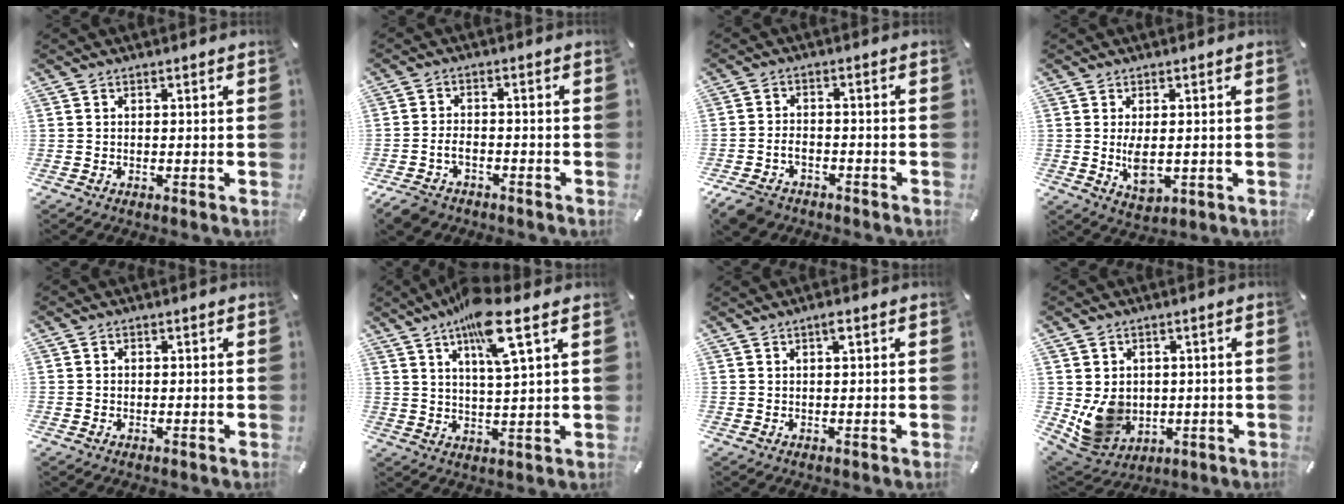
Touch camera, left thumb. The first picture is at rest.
{"total": 4.4, "force": [-2.6, 2.9, 2.1], "torque": [-0.047, 0.014, -0.052]}
{"total": 4.8, "force": [-3.0, 3.2, 1.9], "torque": [-0.050, 0.013, -0.059]}
{"total": 5.7, "force": [-0.2, 3.1, 4.8], "torque": [-0.100, -0.007, -0.010]}
{"total": 0.8, "force": [-0.1, 0.6, 0.4], "torque": [-0.010, 0.004, -0.003]}
{"total": 11.6, "force": [6.8, 1.8, 9.2], "torque": [-0.160, -0.023, 0.113]}
{"total": 1.5, "force": [0.7, 0.3, 1.3], "torque": [-0.028, 0.002, 0.010]}
{"total": 9.6, "force": [0.5, 9.0, 3.3], "torque": [-0.079, -0.010, 0.015]}